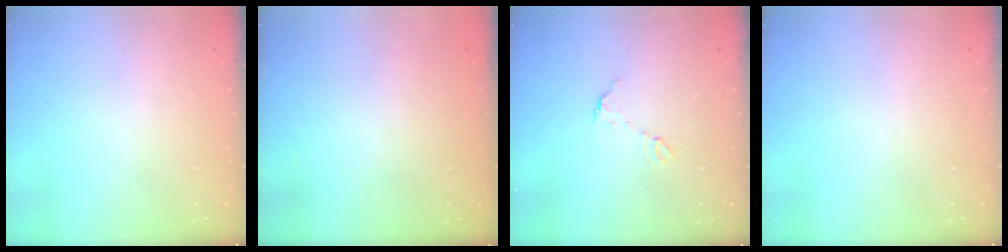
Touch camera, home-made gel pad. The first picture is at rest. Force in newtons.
{"total": 3.1, "press": 2.9, "slide": 1.2}
{"total": 5.8, "press": 5.8, "slide": 0.3}
{"total": 0.0}